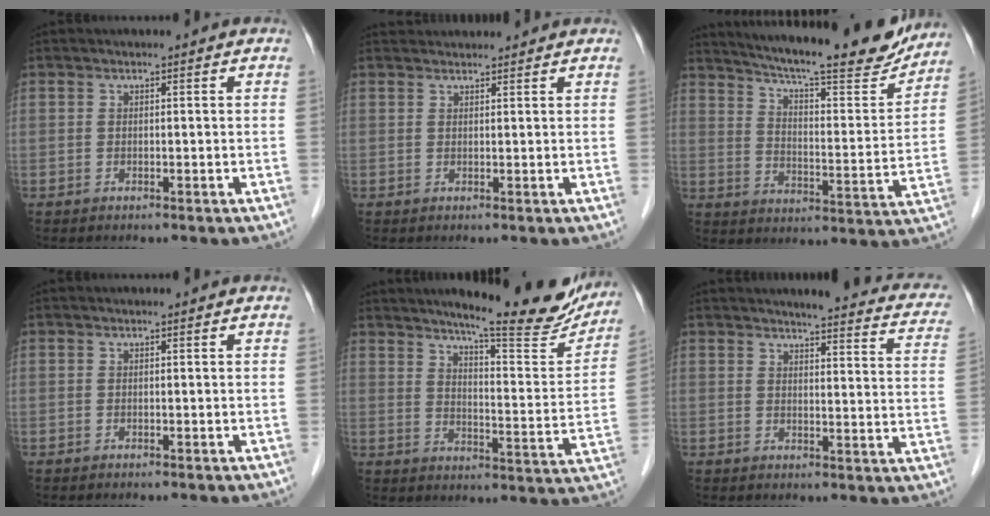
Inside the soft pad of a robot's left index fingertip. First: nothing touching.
{"total": 4.2, "force": [4.2, 0.6, 0.5], "torque": [-0.008, 0.037, 0.059]}
{"total": 22.6, "force": [20.0, 2.7, 10.2], "torque": [-0.161, -0.031, 0.269]}
{"total": 0.0}
{"total": 19.8, "force": [17.1, 2.2, 9.7], "torque": [-0.123, -0.049, 0.215]}
{"total": 16.2, "force": [14.2, 2.8, 7.3], "torque": [-0.068, -0.023, 0.141]}